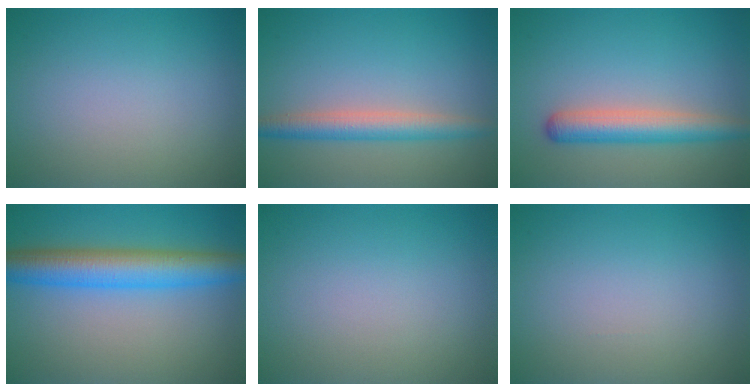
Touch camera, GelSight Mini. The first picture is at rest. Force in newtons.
{"total": 3.3, "press": 3.3, "slide": 0.0}
{"total": 4.1, "press": 4.1, "slide": 0.1}
{"total": 6.7, "press": 6.7, "slide": 0.1}
{"total": 0.0}
{"total": 0.0}